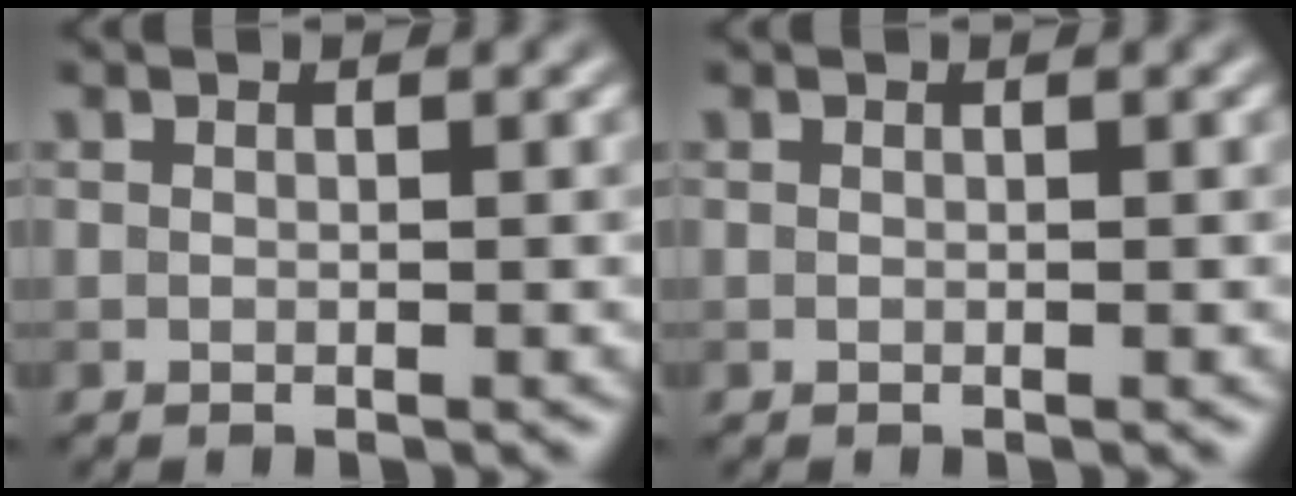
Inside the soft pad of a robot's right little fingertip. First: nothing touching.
{"total": 0.0}